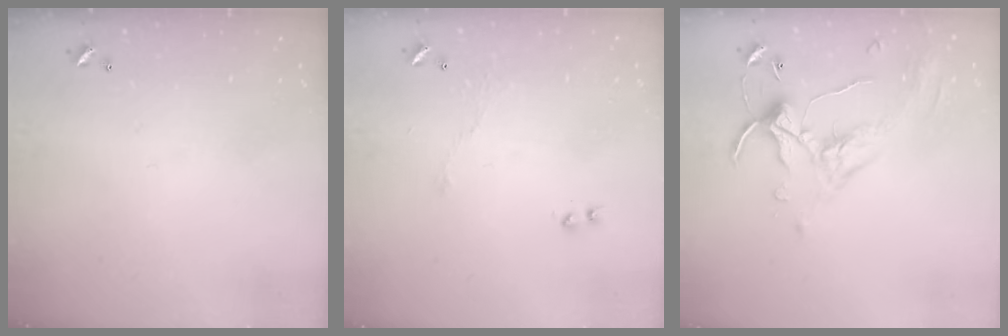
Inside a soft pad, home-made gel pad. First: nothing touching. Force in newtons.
{"total": 3.5, "press": 3.4, "slide": 0.7}
{"total": 1.1, "press": 0.5, "slide": 1.0}